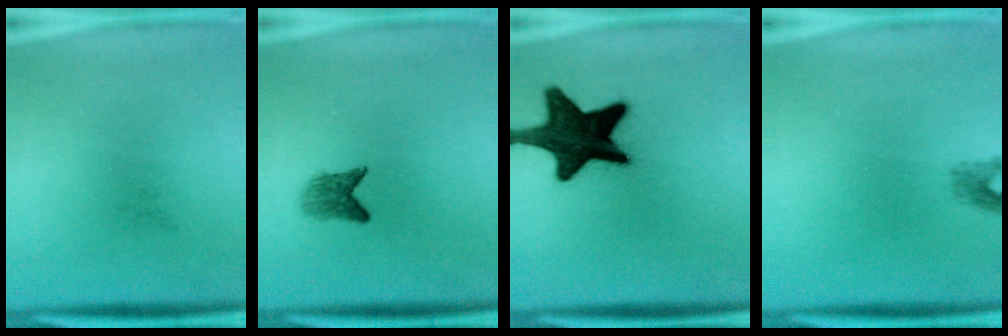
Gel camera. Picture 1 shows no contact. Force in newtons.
{"total": 2.8}
{"total": 19.0}
{"total": 1.5}